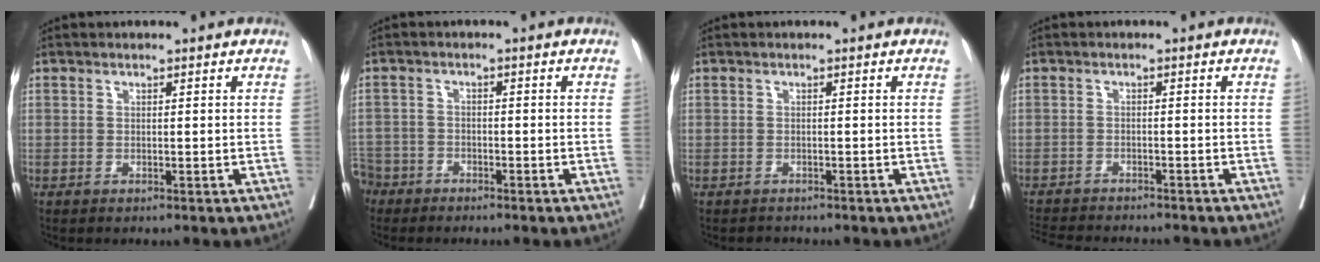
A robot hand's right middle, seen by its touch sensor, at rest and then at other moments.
{"total": 5.4, "force": [-4.6, 2.8, 0.3], "torque": [-0.006, -0.003, -0.093]}
{"total": 1.1, "force": [-1.0, 0.4, -0.2], "torque": [0.000, -0.003, -0.017]}
{"total": 10.5, "force": [-9.7, 1.7, 3.6], "torque": [-0.060, -0.009, -0.137]}